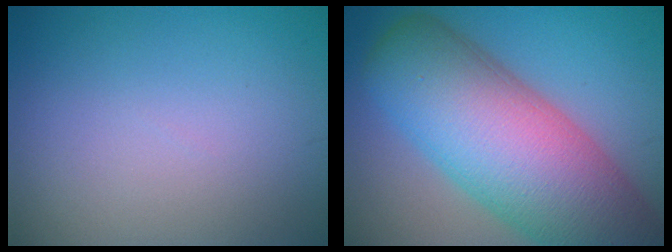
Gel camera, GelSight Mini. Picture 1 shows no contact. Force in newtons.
{"total": 14.3, "press": 14.3, "slide": 0.9}